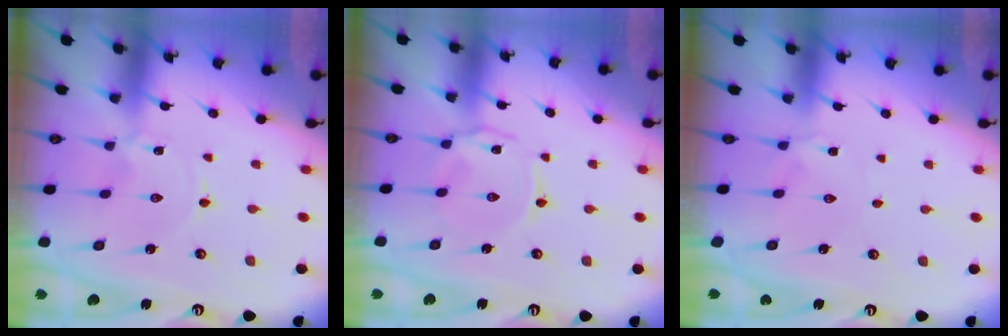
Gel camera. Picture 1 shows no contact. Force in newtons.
{"total": 3.1, "press": 3.0, "slide": 0.6}
{"total": 2.8, "press": 2.8, "slide": 0.4}